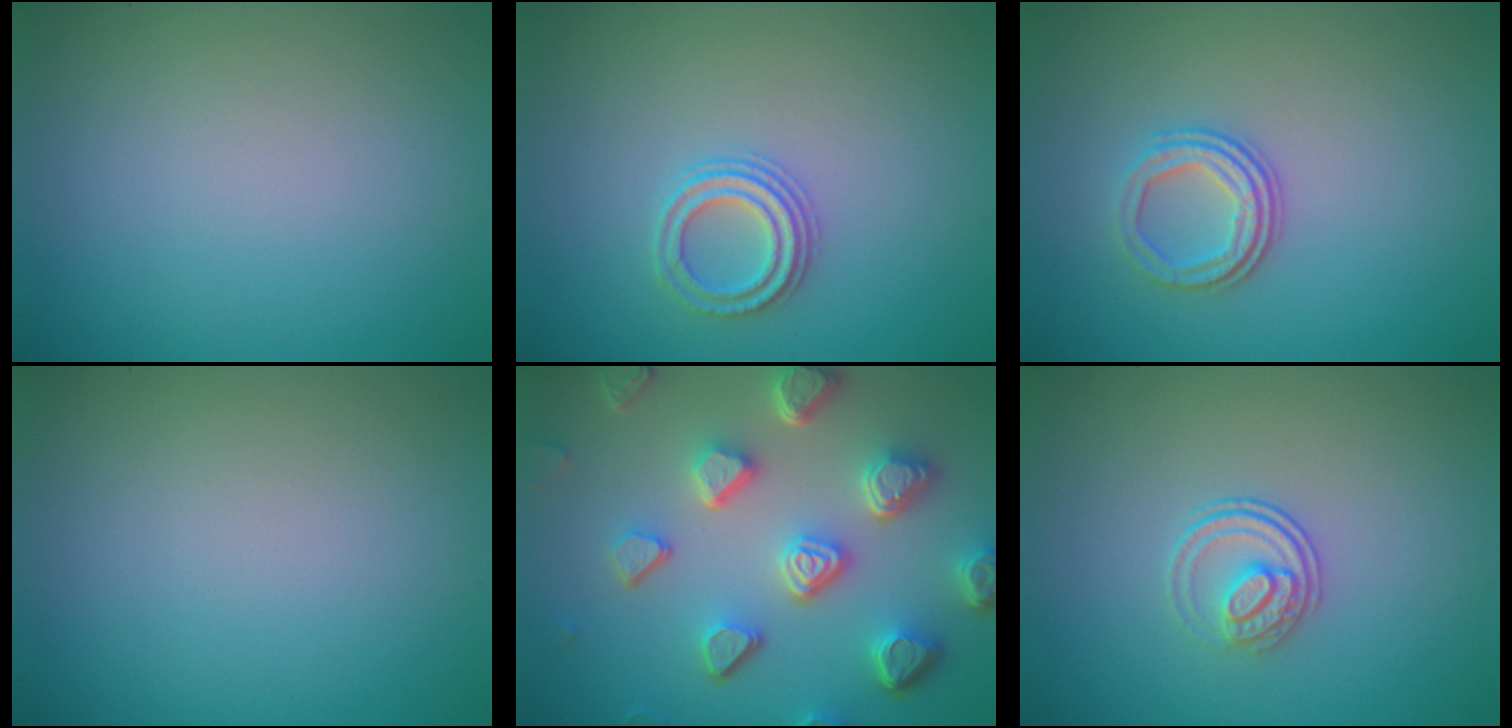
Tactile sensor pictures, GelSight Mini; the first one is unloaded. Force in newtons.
{"total": 2.3, "press": 2.2, "slide": 0.8}
{"total": 2.9, "press": 2.3, "slide": 1.7}
{"total": 0.0}
{"total": 7.3, "press": 5.6, "slide": 4.7}
{"total": 2.3, "press": 1.7, "slide": 1.5}